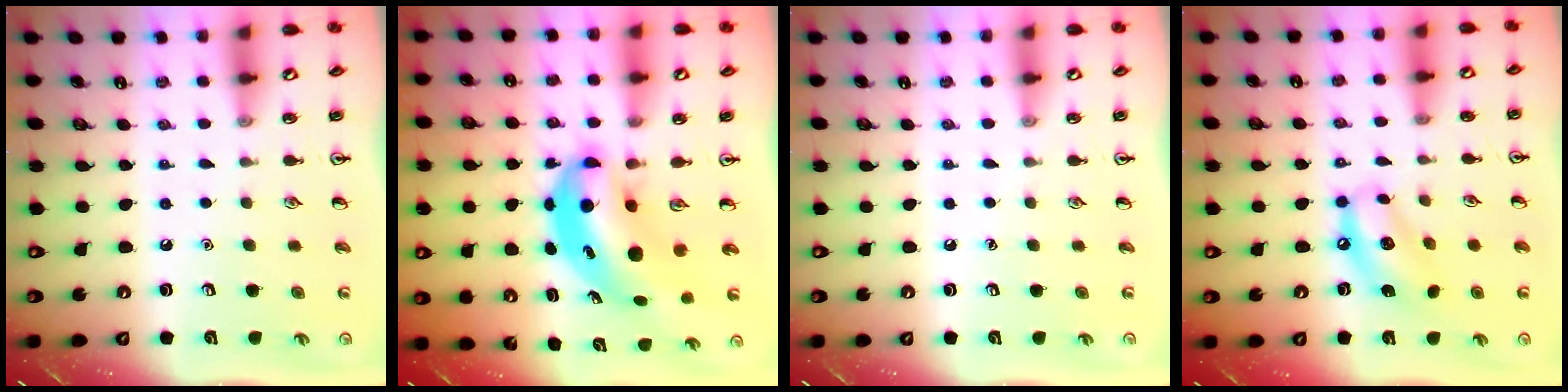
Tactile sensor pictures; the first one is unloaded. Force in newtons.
{"total": 8.0, "press": 7.7, "slide": 2.2}
{"total": 0.0}
{"total": 10.5, "press": 10.2, "slide": 2.7}